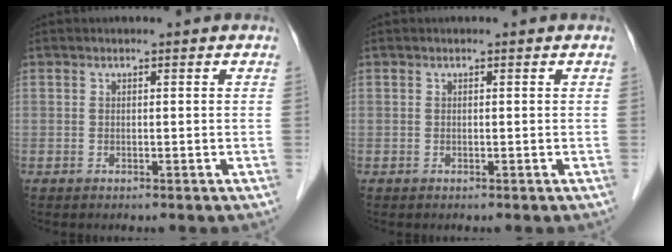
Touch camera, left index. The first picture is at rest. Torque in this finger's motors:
{"motor_torque": [0.00, 0.00, 0.00, 0.00]}